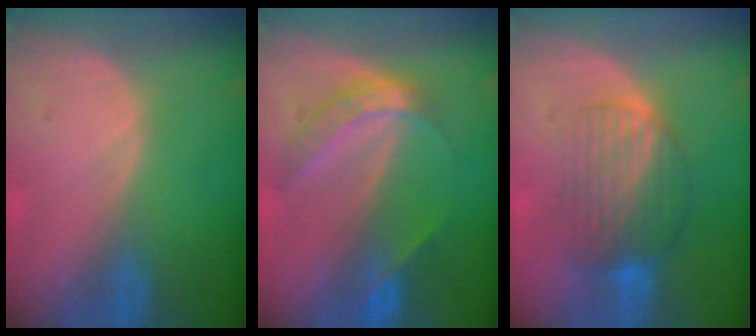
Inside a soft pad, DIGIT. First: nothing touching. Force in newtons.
{"total": 6.1, "press": 5.1, "slide": 3.2}
{"total": 7.6, "press": 7.0, "slide": 3.1}